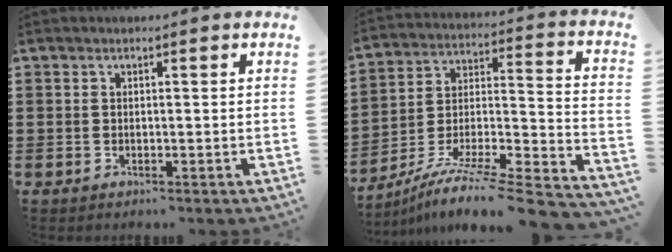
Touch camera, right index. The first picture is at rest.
{"total": 8.4, "force": [-6.8, 0.1, 4.9], "torque": [-0.084, -0.010, -0.141]}